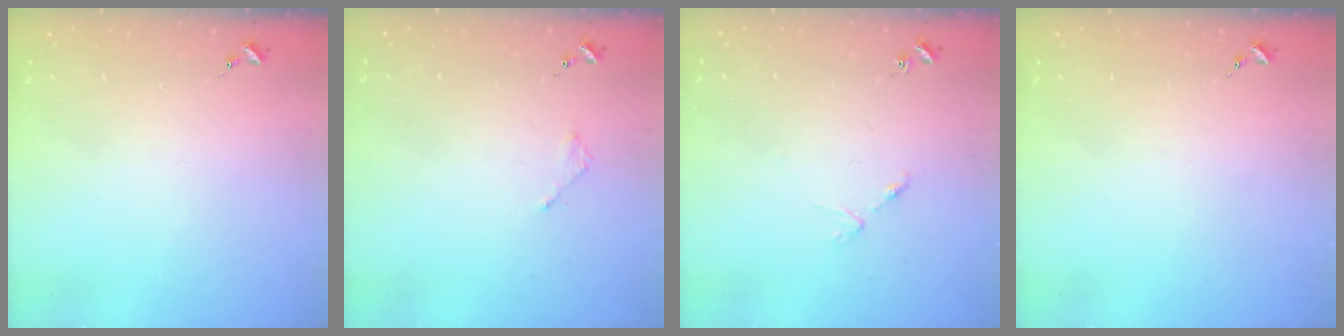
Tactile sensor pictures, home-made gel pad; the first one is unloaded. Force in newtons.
{"total": 2.0, "press": 2.0, "slide": 0.3}
{"total": 3.8, "press": 3.8, "slide": 0.5}
{"total": 0.0}